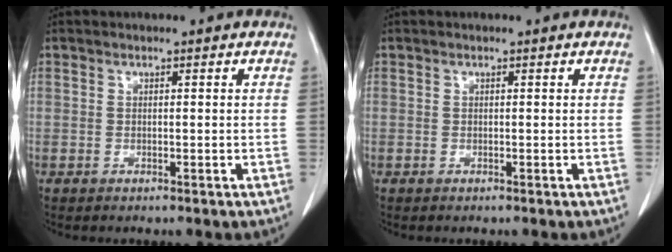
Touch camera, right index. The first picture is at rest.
{"total": 0.0}